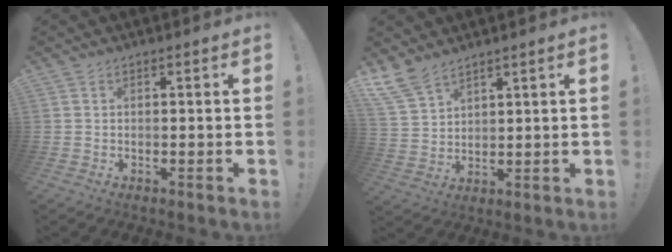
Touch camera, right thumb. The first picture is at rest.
{"total": 8.3, "force": [6.8, 3.4, 3.3], "torque": [-0.073, -0.033, 0.135]}